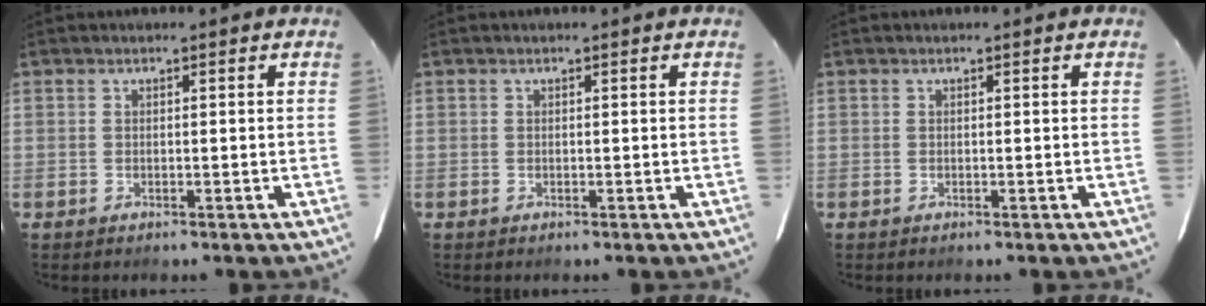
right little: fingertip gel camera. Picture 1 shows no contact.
{"total": 0.0}
{"total": 0.0}